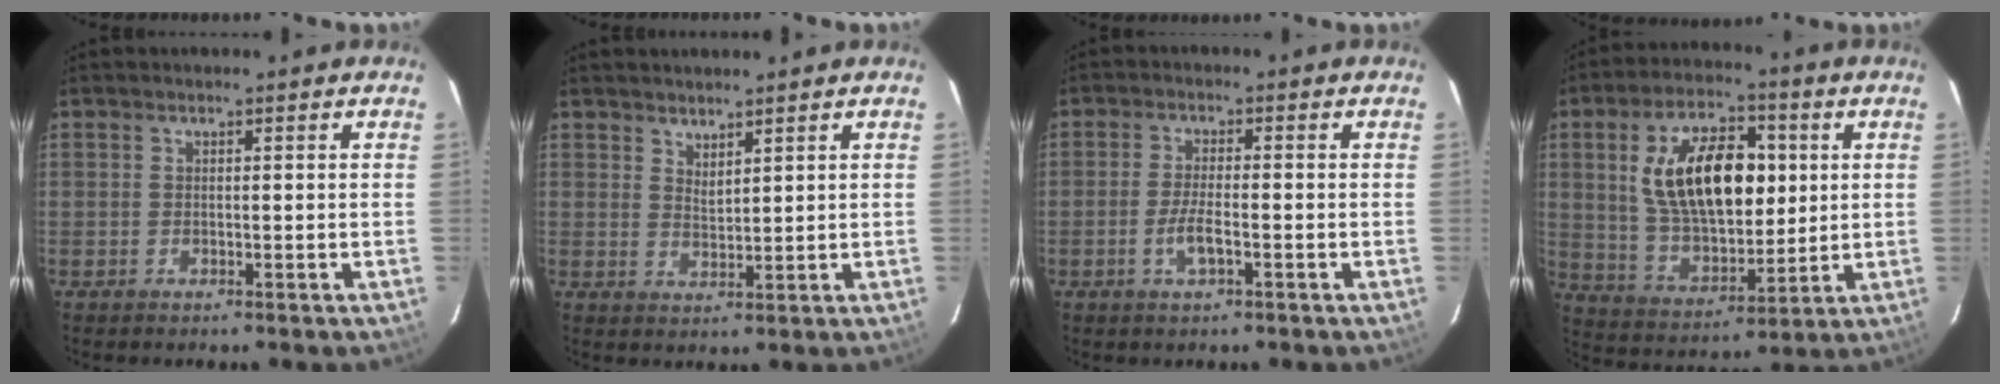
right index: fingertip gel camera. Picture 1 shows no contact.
{"total": 2.6, "force": [2.3, 0.6, 1.0], "torque": [-0.015, 0.001, 0.041]}
{"total": 4.0, "force": [-1.7, 0.9, 3.5], "torque": [-0.073, -0.005, -0.032]}
{"total": 18.4, "force": [3.9, 9.9, 15.0], "torque": [-0.269, 0.018, 0.081]}